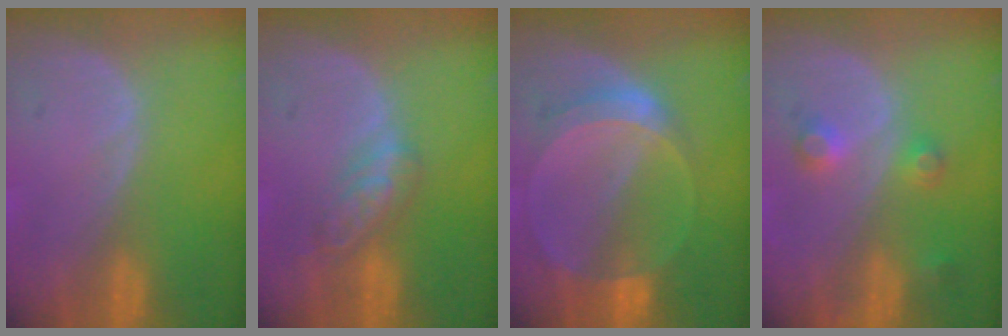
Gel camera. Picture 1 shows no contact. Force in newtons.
{"total": 4.6, "press": 4.6, "slide": 0.0}
{"total": 6.3, "press": 5.6, "slide": 2.7}
{"total": 3.7, "press": 3.4, "slide": 1.3}